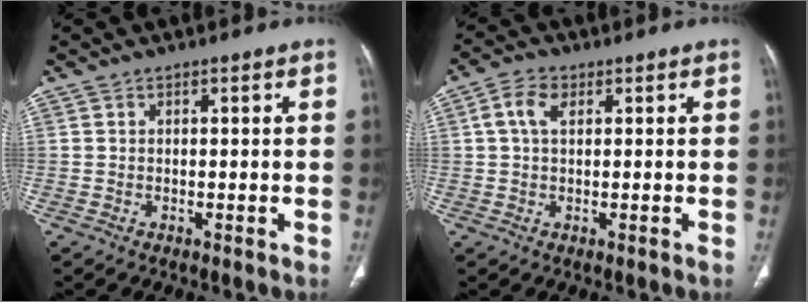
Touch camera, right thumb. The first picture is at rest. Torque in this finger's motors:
{"motor_torque": [0.98, -0.10, 0.94, -0.25, 0.13]}